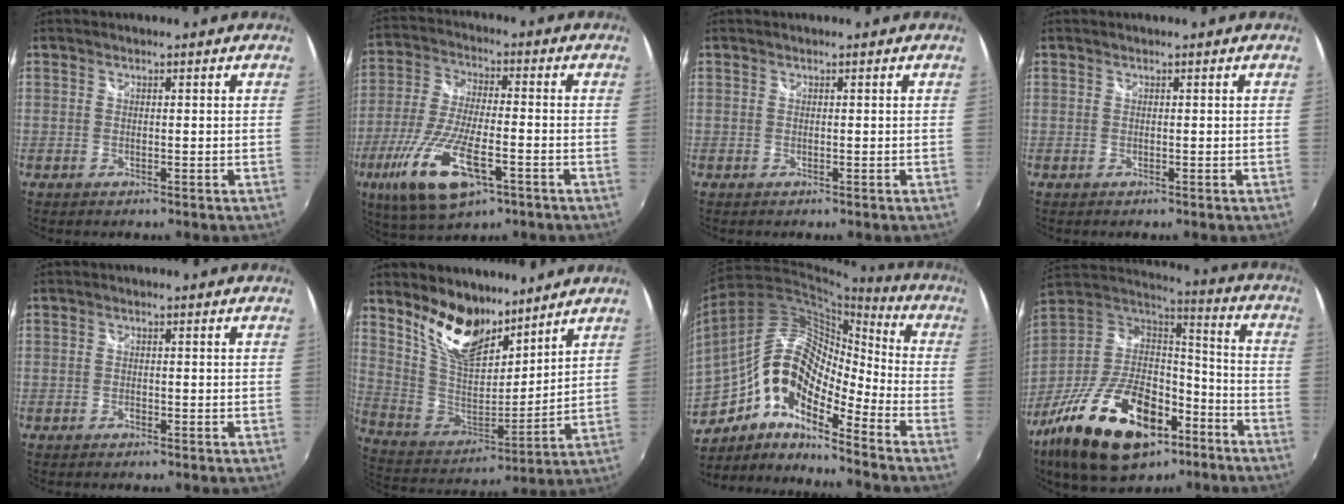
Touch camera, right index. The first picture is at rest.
{"total": 16.7, "force": [-7.8, 5.8, 13.6], "torque": [-0.290, -0.035, -0.144]}
{"total": 0.0}
{"total": 0.0}
{"total": 0.6, "force": [-0.4, 0.4, 0.2], "torque": [-0.004, -0.003, -0.009]}
{"total": 15.3, "force": [11.0, 6.7, 8.2], "torque": [-0.162, -0.005, 0.213]}
{"total": 17.8, "force": [-7.8, 7.8, 13.9], "torque": [-0.243, 0.002, -0.159]}
{"total": 27.8, "force": [-15.0, 14.0, 18.8], "torque": [-0.364, -0.011, -0.243]}